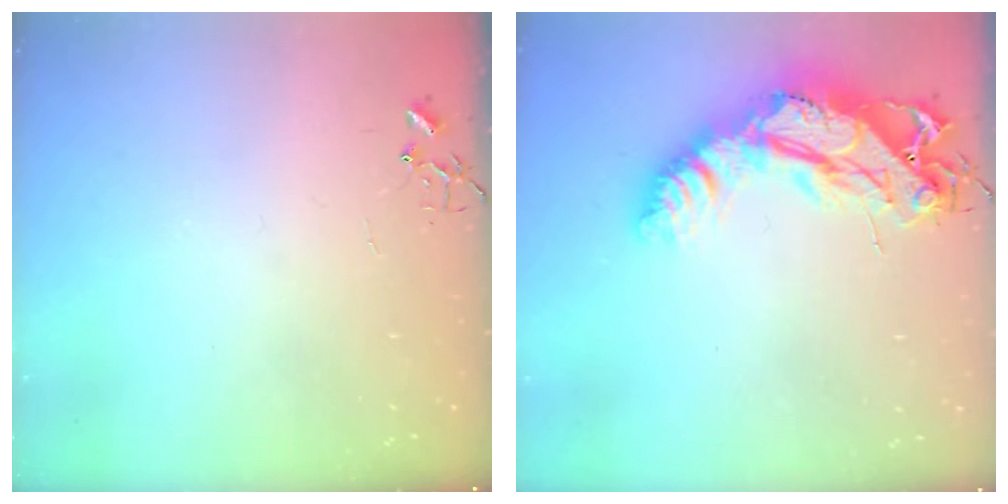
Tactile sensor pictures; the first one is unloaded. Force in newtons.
{"total": 21.4, "press": 21.3, "slide": 2.1}